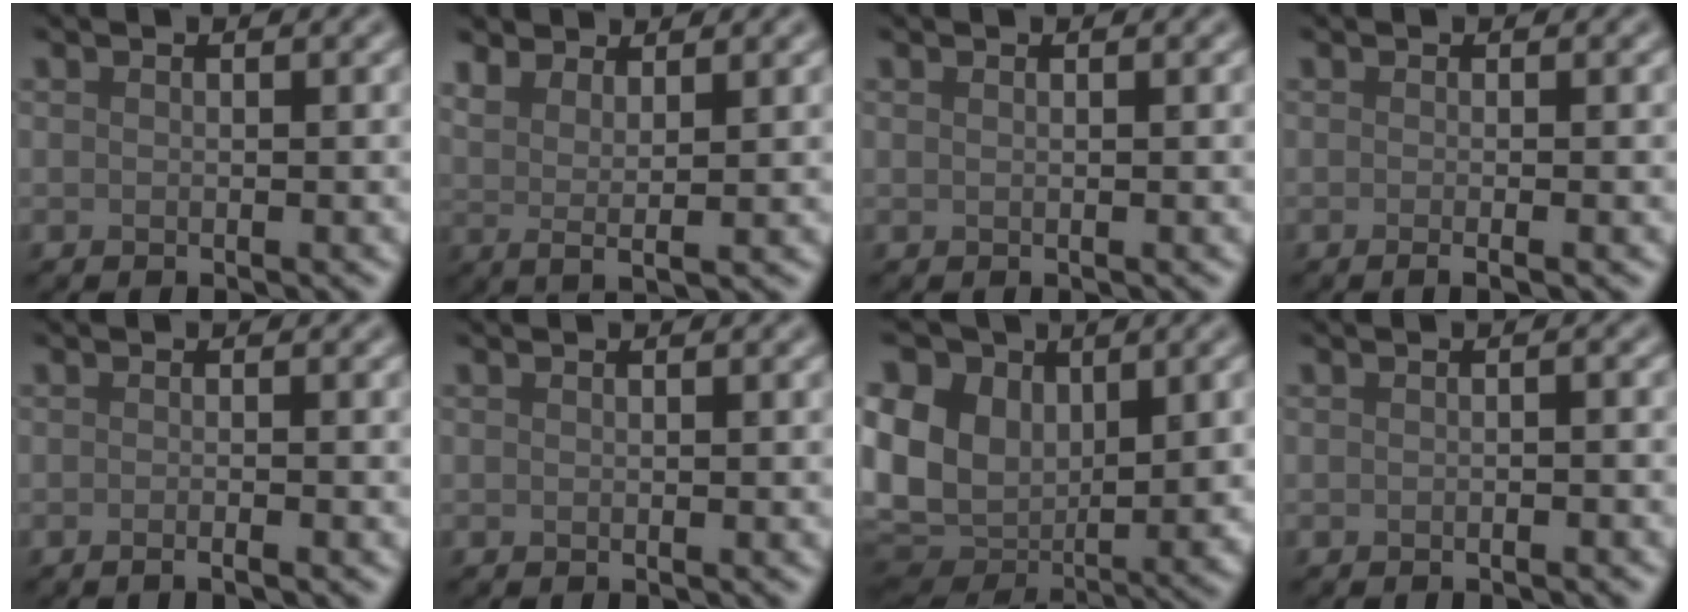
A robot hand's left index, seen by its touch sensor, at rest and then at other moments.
{"total": 3.2, "force": [2.6, 0.8, 1.8], "torque": [-0.035, -0.004, 0.045]}
{"total": 0.5, "force": [0.2, 0.3, 0.4], "torque": [-0.004, 0.001, -0.001]}
{"total": 1.9, "force": [-0.3, 0.7, 1.7], "torque": [-0.012, -0.004, -0.011]}
{"total": 1.6, "force": [-0.6, 0.5, 1.4], "torque": [-0.010, -0.005, -0.017]}
{"total": 0.0}
{"total": 14.2, "force": [3.3, 10.1, 9.5], "torque": [-0.216, 0.000, 0.072]}
{"total": 1.0, "force": [-0.5, 0.1, 0.9], "torque": [-0.010, 0.001, -0.009]}